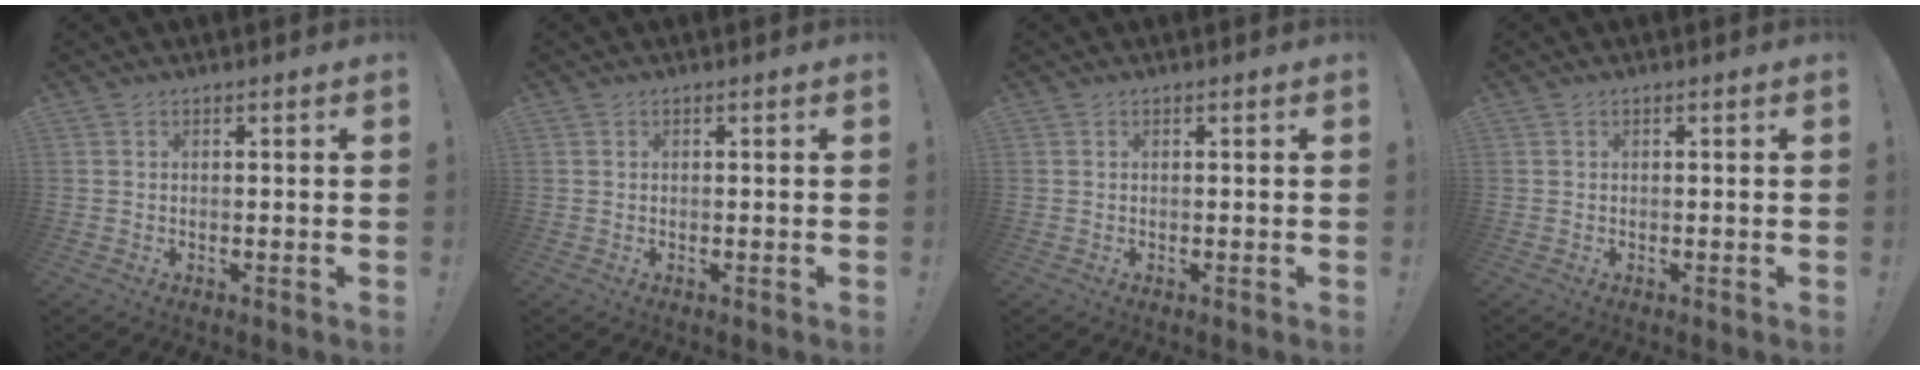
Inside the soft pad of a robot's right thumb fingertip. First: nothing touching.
{"total": 0.0}
{"total": 0.0}
{"total": 0.0}